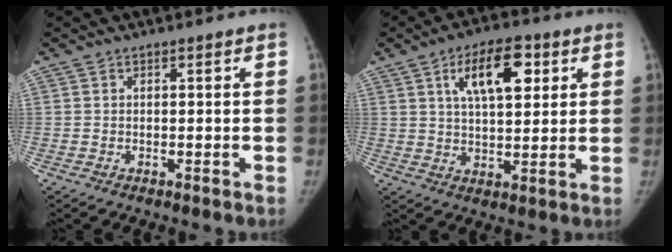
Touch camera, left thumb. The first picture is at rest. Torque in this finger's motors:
{"motor_torque": [-0.03, 0.28, 0.51, 0.42, 0.11]}